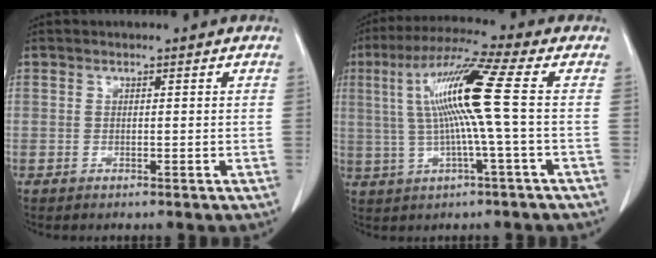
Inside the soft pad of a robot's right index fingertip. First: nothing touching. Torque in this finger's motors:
{"motor_torque": [1.55, -0.06, 0.78, 0.21]}